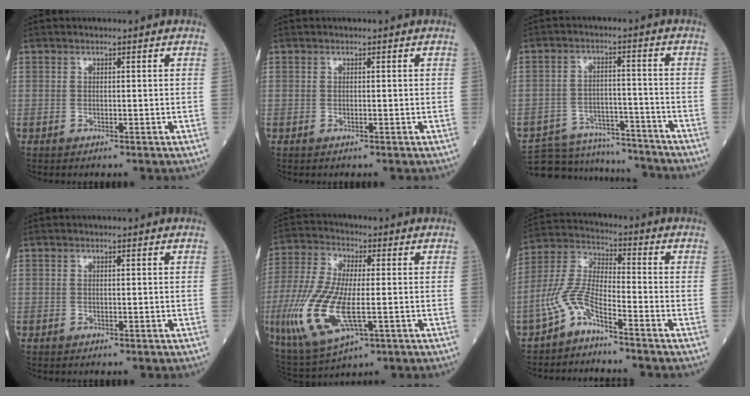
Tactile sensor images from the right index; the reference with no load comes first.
{"total": 0.0}
{"total": 13.7, "force": [-13.1, 3.6, 1.7], "torque": [-0.030, 0.024, -0.191]}
{"total": 0.0}
{"total": 14.8, "force": [-3.4, 5.0, 13.5], "torque": [-0.305, -0.020, -0.056]}
{"total": 6.3, "force": [-4.6, 1.3, 4.2], "torque": [-0.102, 0.007, -0.102]}